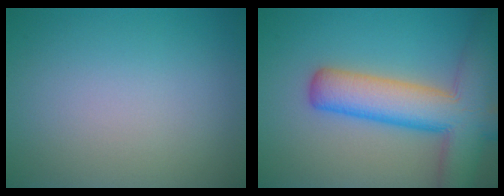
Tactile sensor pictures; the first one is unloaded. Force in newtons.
{"total": 9.6, "press": 9.6, "slide": 0.5}